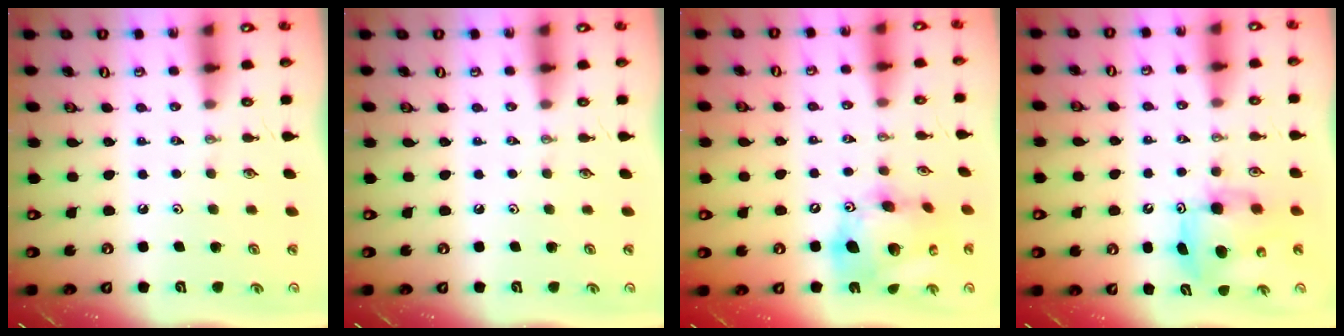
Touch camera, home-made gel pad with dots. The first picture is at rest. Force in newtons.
{"total": 0.0}
{"total": 19.8, "press": 19.6, "slide": 3.1}
{"total": 7.8, "press": 7.7, "slide": 0.4}